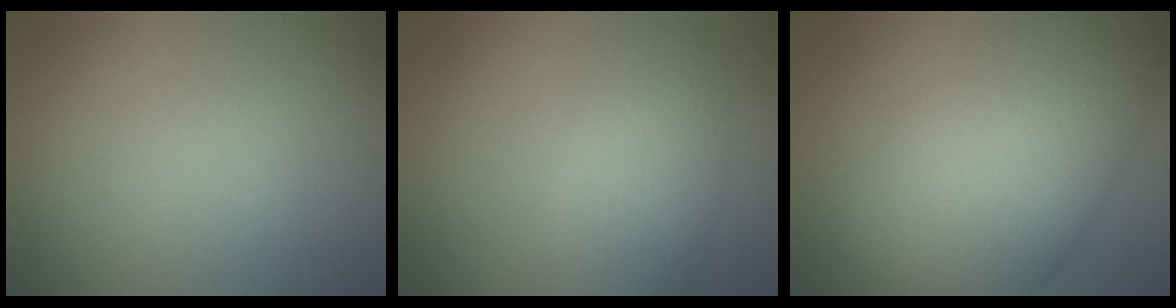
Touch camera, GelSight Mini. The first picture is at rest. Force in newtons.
{"total": 3.5, "press": 3.5, "slide": 0.2}
{"total": 12.1, "press": 12.1, "slide": 0.4}